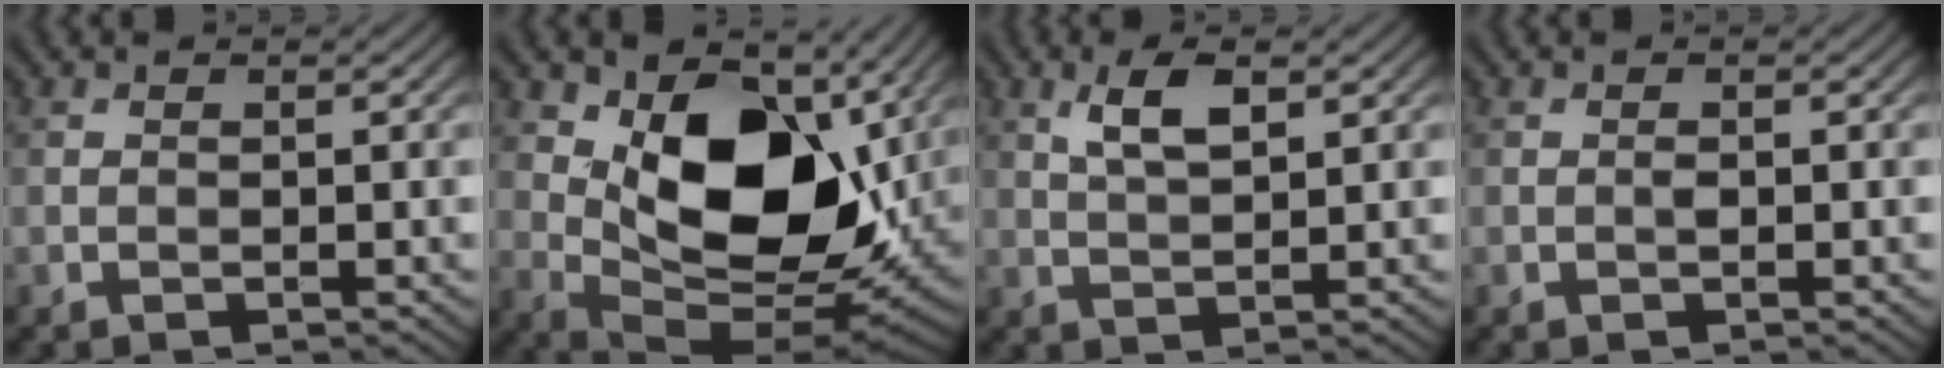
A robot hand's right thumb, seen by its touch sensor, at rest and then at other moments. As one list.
[{"total": 15.9, "force": [3.2, 9.8, 12.2], "torque": [-0.193, -0.017, 0.071]}, {"total": 4.4, "force": [2.0, 1.5, 3.6], "torque": [-0.079, 0.001, 0.041]}, {"total": 0.7, "force": [0.0, 0.2, 0.6], "torque": [-0.012, 0.000, -0.001]}]